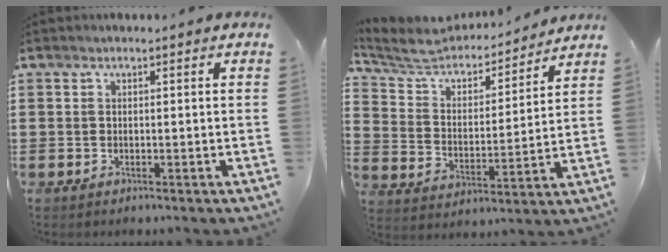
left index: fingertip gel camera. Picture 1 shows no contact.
{"total": 5.8, "force": [5.3, 1.5, 1.6], "torque": [-0.061, -0.042, 0.086]}